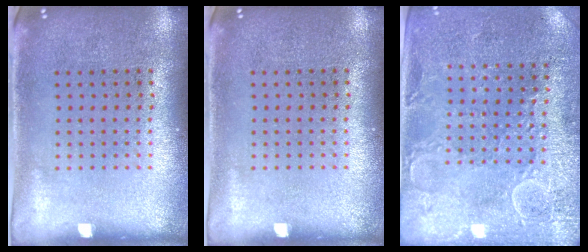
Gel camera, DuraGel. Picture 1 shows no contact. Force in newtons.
{"total": 0.0}
{"total": 2.7, "press": 2.6, "slide": 0.7}